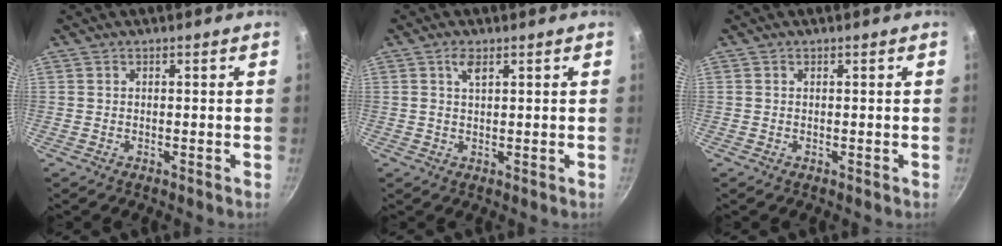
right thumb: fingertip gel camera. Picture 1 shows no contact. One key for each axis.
{"total": 1.7, "fx": 0.8, "fy": 0.5, "fz": 1.4, "tx": -0.025, "ty": -0.001, "tz": 0.015}
{"total": 0.0}